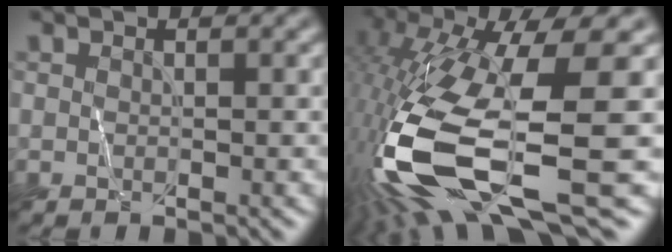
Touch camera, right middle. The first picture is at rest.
{"total": 15.6, "force": [-4.9, 4.5, 14.2], "torque": [-0.311, -0.028, -0.074]}